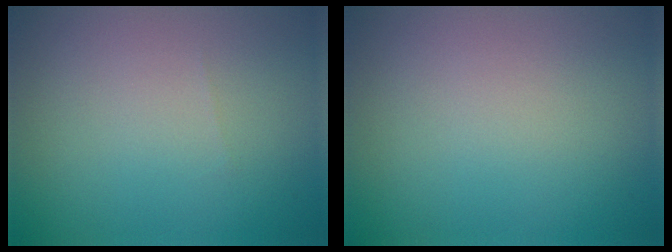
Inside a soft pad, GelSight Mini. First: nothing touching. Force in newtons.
{"total": 0.0}